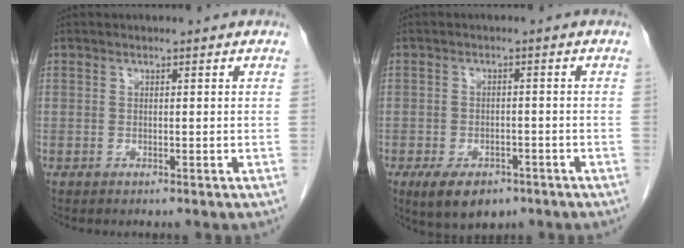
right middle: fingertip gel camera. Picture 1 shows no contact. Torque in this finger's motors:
{"motor_torque": [0.89, -0.67, 0.07, 0.04]}